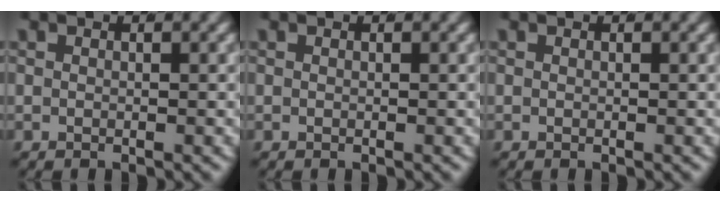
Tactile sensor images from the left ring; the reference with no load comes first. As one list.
[{"total": 0.0}, {"total": 0.0}]